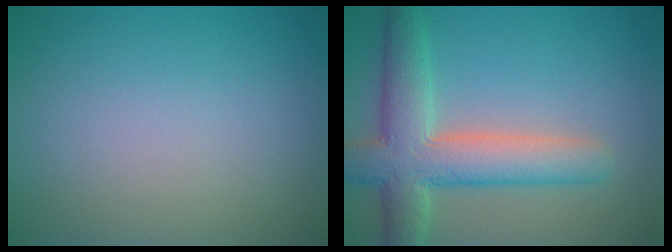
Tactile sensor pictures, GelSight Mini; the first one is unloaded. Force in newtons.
{"total": 7.3, "press": 7.2, "slide": 0.8}